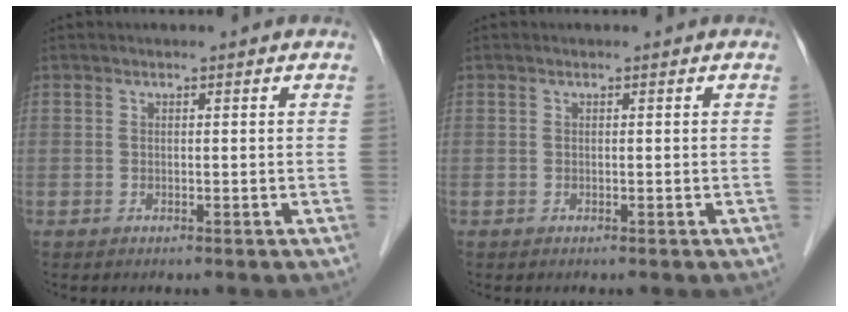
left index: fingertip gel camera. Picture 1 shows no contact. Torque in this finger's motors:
{"motor_torque": [0.00, 0.00, -0.01, 0.00]}